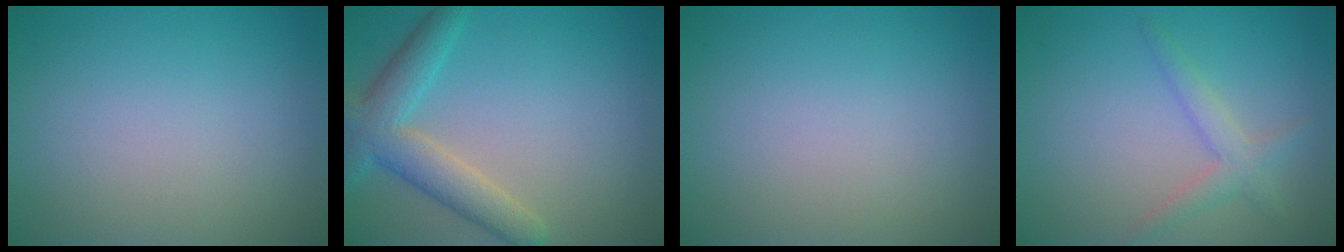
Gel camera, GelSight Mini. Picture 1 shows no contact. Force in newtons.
{"total": 4.9, "press": 4.9, "slide": 0.3}
{"total": 0.0}
{"total": 2.2, "press": 2.2, "slide": 0.1}